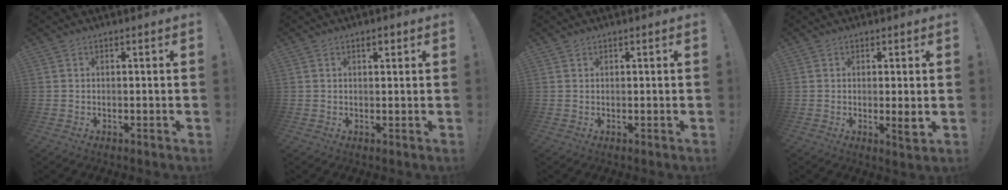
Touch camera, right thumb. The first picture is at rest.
{"total": 1.7, "force": [1.1, 0.7, 1.1], "torque": [-0.017, 0.000, 0.018]}
{"total": 0.5, "force": [0.5, 0.2, -0.2], "torque": [0.000, 0.002, 0.010]}
{"total": 3.2, "force": [0.2, 0.1, 3.2], "torque": [-0.028, -0.017, -0.001]}